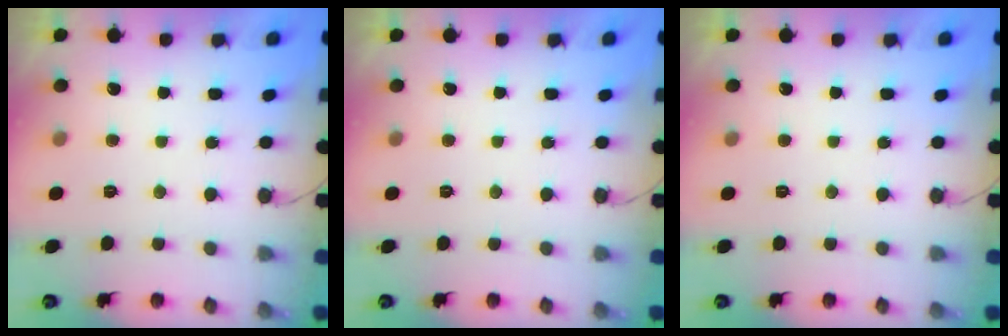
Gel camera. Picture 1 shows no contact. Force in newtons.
{"total": 0.0}
{"total": 0.0}